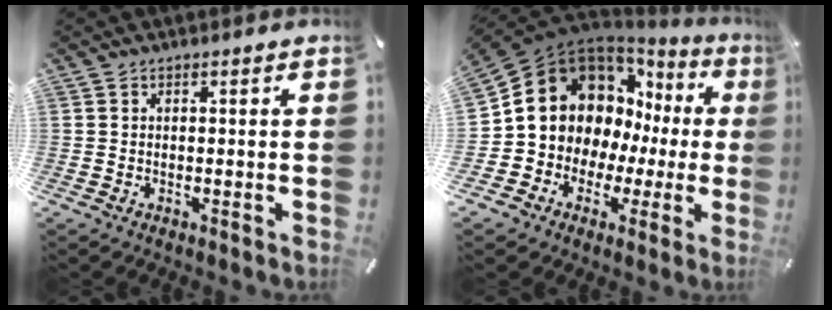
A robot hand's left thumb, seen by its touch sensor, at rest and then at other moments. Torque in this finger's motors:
{"motor_torque": [1.17, 3.37, 1.70, -0.93, 0.30]}